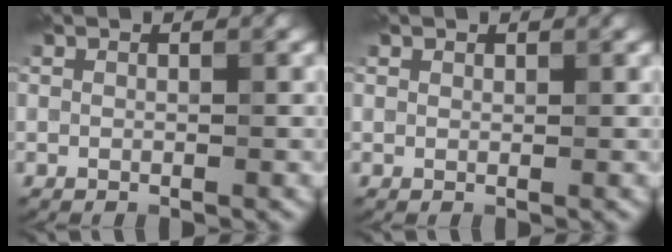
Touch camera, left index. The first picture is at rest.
{"total": 0.6, "force": [0.5, 0.3, 0.0], "torque": [0.002, 0.001, 0.010]}